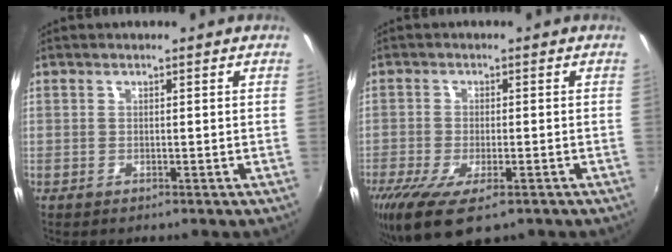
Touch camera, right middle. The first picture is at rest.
{"total": 10.6, "force": [-6.6, 3.7, 7.5], "torque": [-0.164, -0.045, -0.109]}